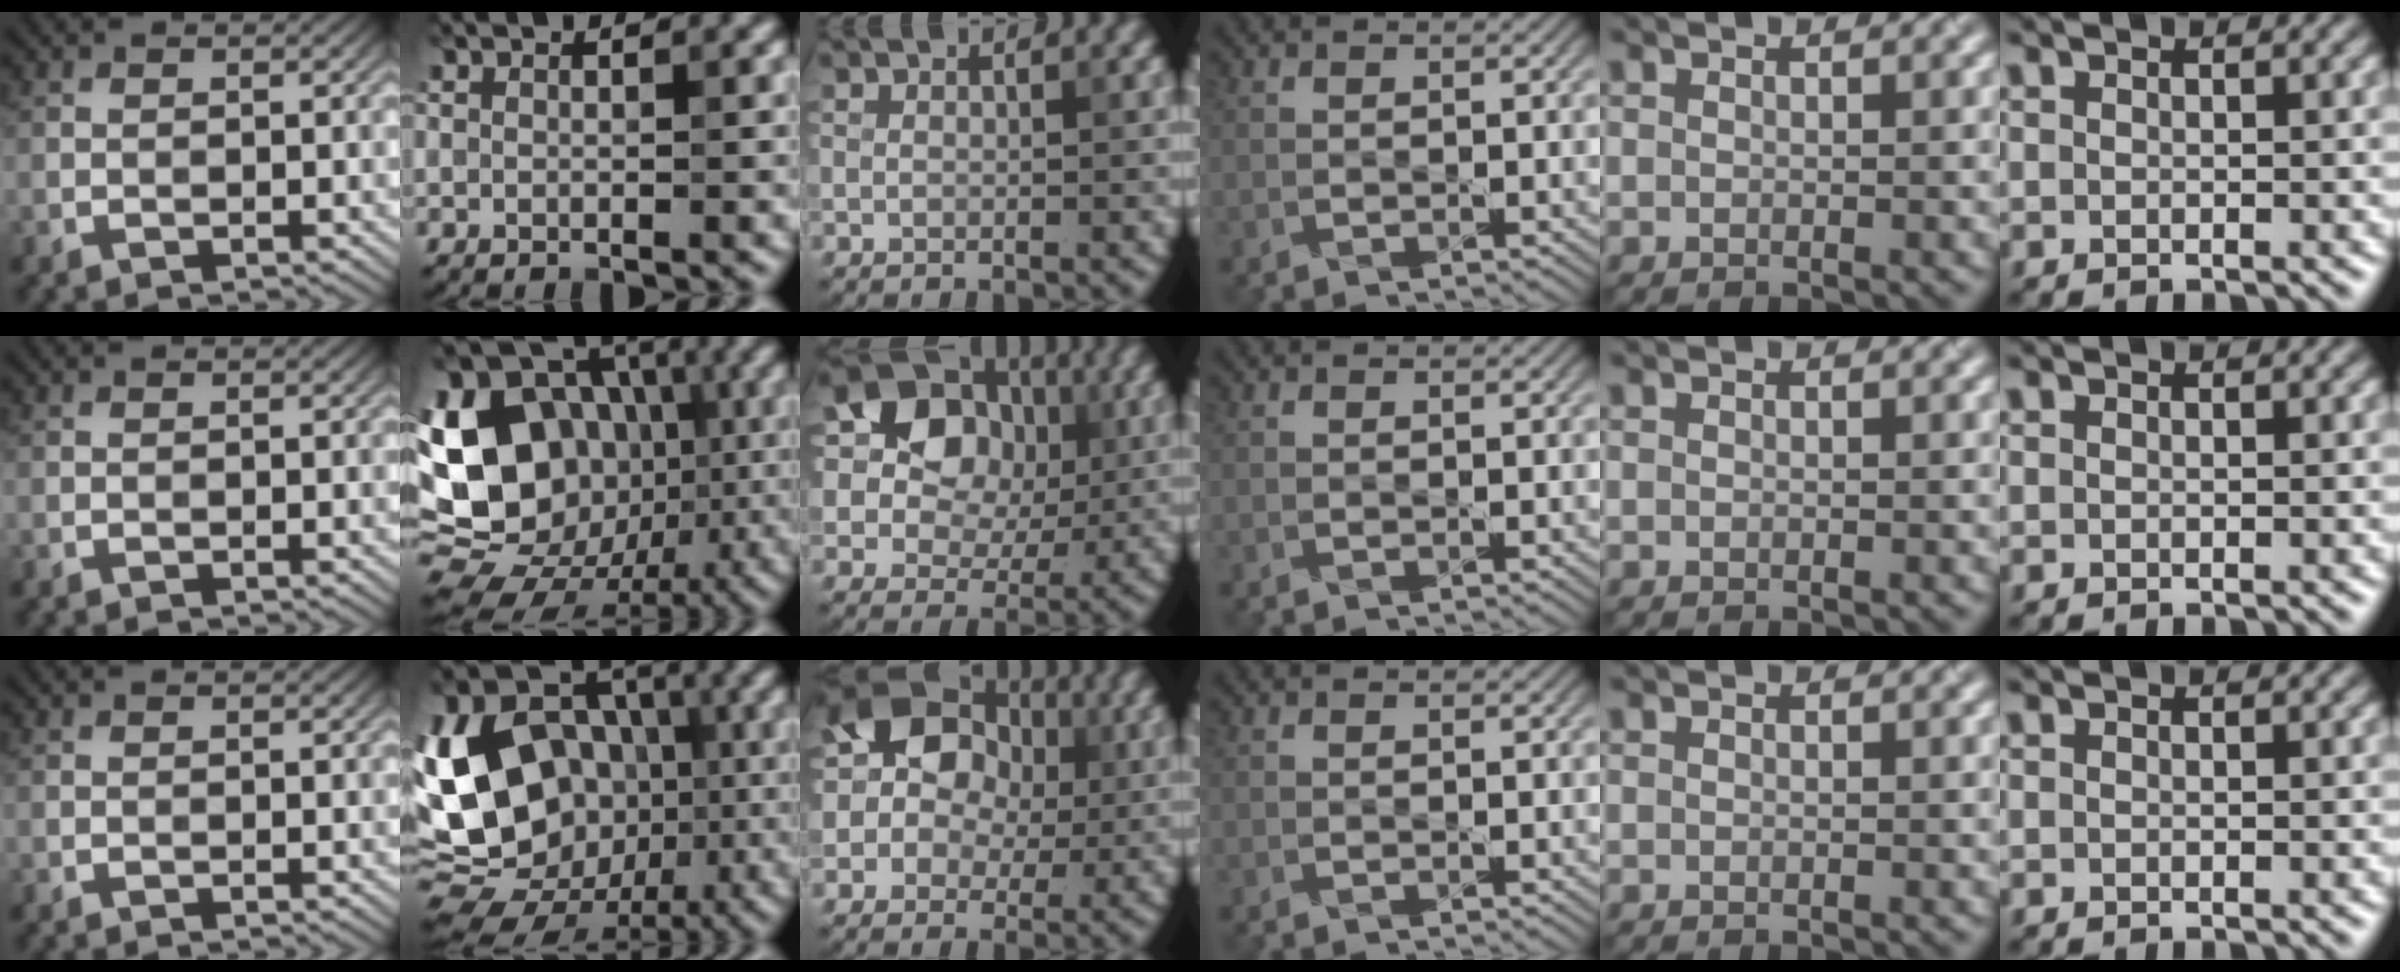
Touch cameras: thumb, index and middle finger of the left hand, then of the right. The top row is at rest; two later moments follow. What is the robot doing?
{"motion": "dispense", "object": "toothpaste"}